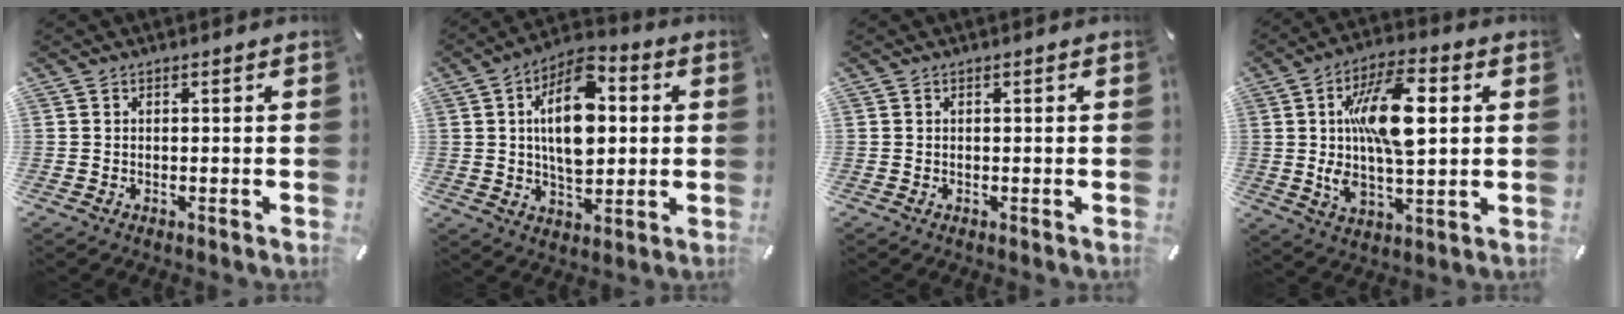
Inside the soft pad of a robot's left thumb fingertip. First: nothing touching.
{"total": 15.1, "force": [2.8, 9.1, 11.8], "torque": [-0.210, -0.001, 0.041]}
{"total": 0.0}
{"total": 17.3, "force": [3.6, 7.9, 15.0], "torque": [-0.274, -0.007, 0.055]}